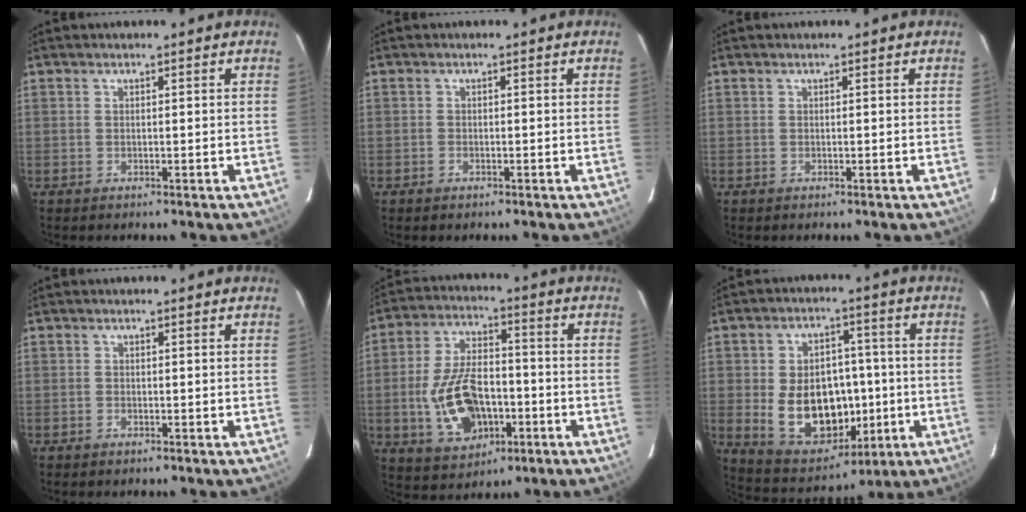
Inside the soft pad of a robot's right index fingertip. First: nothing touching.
{"total": 0.6, "force": [-0.5, 0.3, 0.2], "torque": [-0.003, 0.002, -0.009]}
{"total": 0.0}
{"total": 0.5, "force": [-0.5, 0.2, 0.1], "torque": [-0.002, 0.002, -0.009]}
{"total": 14.9, "force": [-4.1, 8.7, 11.4], "torque": [-0.238, 0.007, -0.056]}
{"total": 16.2, "force": [-2.2, 11.5, 11.2], "torque": [-0.227, 0.005, -0.006]}